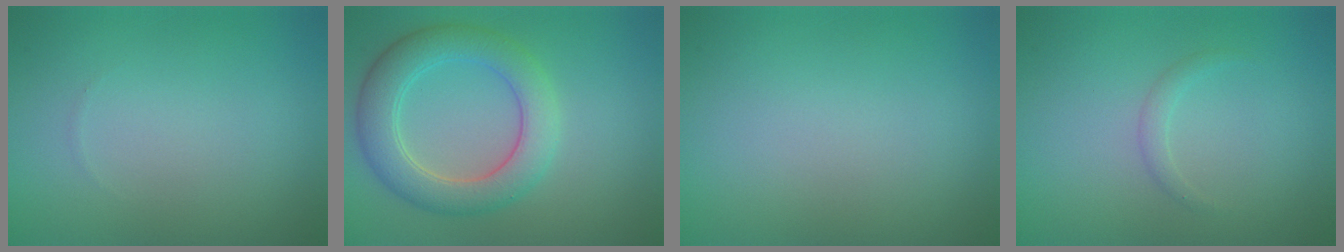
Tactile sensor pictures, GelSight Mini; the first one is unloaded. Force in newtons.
{"total": 5.5, "press": 5.5, "slide": 0.4}
{"total": 0.0}
{"total": 0.9, "press": 0.9, "slide": 0.0}